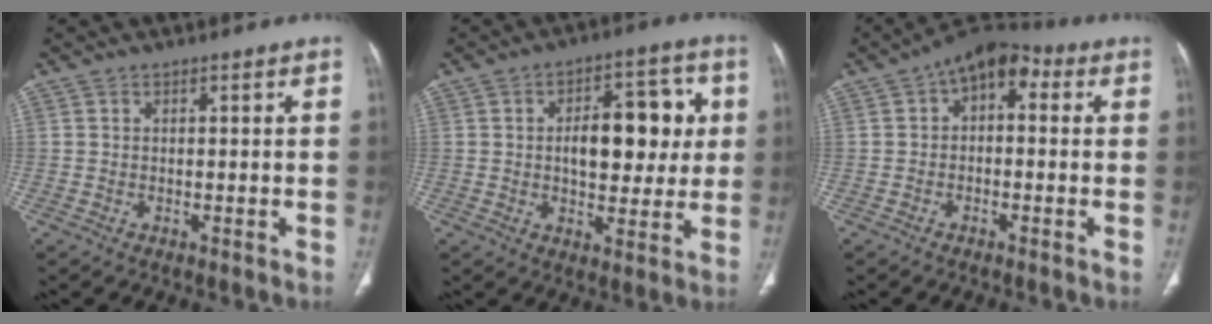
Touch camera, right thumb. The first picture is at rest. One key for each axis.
{"total": 14.4, "fx": 1.8, "fy": 7.9, "fz": 11.9, "tx": -0.120, "ty": 0.015, "tz": 0.027}
{"total": 8.4, "fx": 1.8, "fy": 5.1, "fz": 6.4, "tx": -0.060, "ty": 0.029, "tz": 0.014}